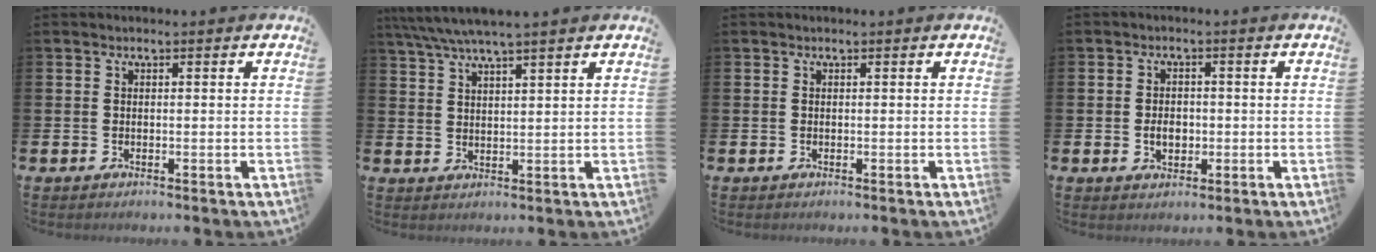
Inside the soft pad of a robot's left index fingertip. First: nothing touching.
{"total": 4.7, "force": [4.2, -0.2, 2.0], "torque": [-0.057, -0.011, 0.077]}
{"total": 0.0}
{"total": 2.8, "force": [-0.4, 2.0, 1.8], "torque": [-0.013, -0.005, -0.015]}